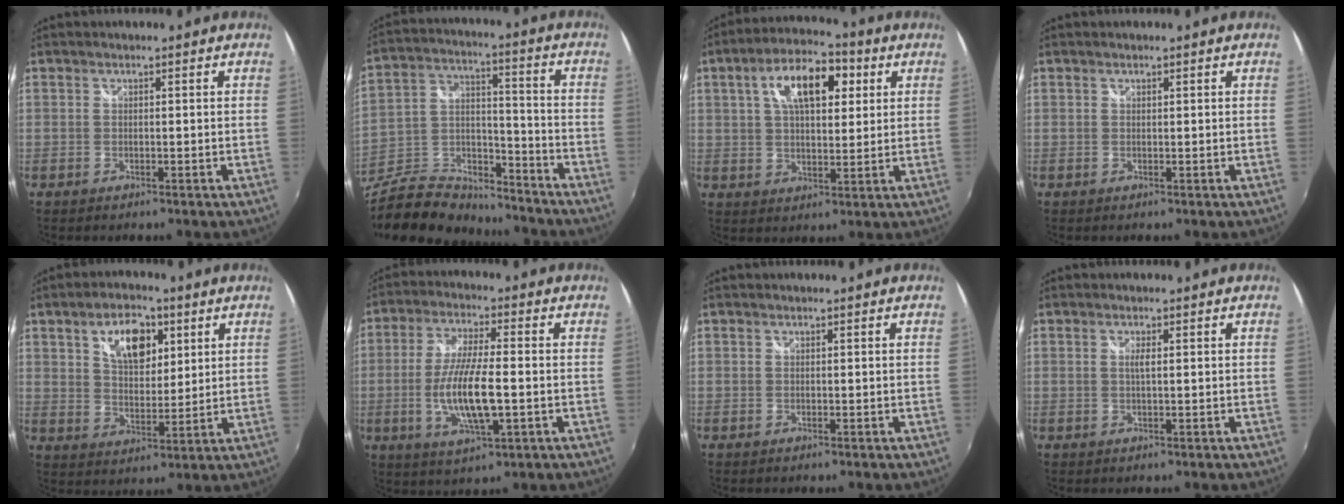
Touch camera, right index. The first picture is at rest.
{"total": 21.1, "force": [-16.8, 9.0, 8.9], "torque": [-0.207, 0.021, -0.276]}
{"total": 12.8, "force": [4.5, 6.2, 10.3], "torque": [-0.172, 0.033, 0.070]}
{"total": 0.0}
{"total": 10.2, "force": [4.6, 5.6, 7.2], "torque": [-0.116, 0.016, 0.078]}
{"total": 11.4, "force": [-2.2, 2.6, 10.9], "torque": [-0.217, -0.006, -0.040]}
{"total": 0.0}
{"total": 1.3, "force": [0.3, 0.1, 1.3], "torque": [-0.023, 0.001, 0.004]}